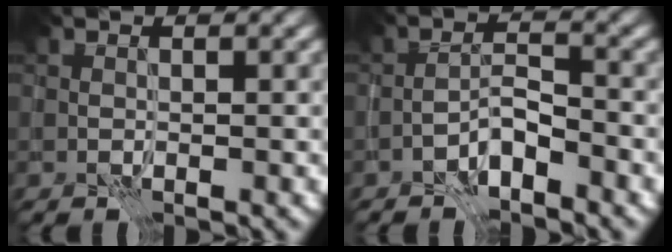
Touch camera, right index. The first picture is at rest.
{"total": 2.5, "force": [-1.9, 0.6, 1.5], "torque": [-0.024, 0.013, -0.039]}